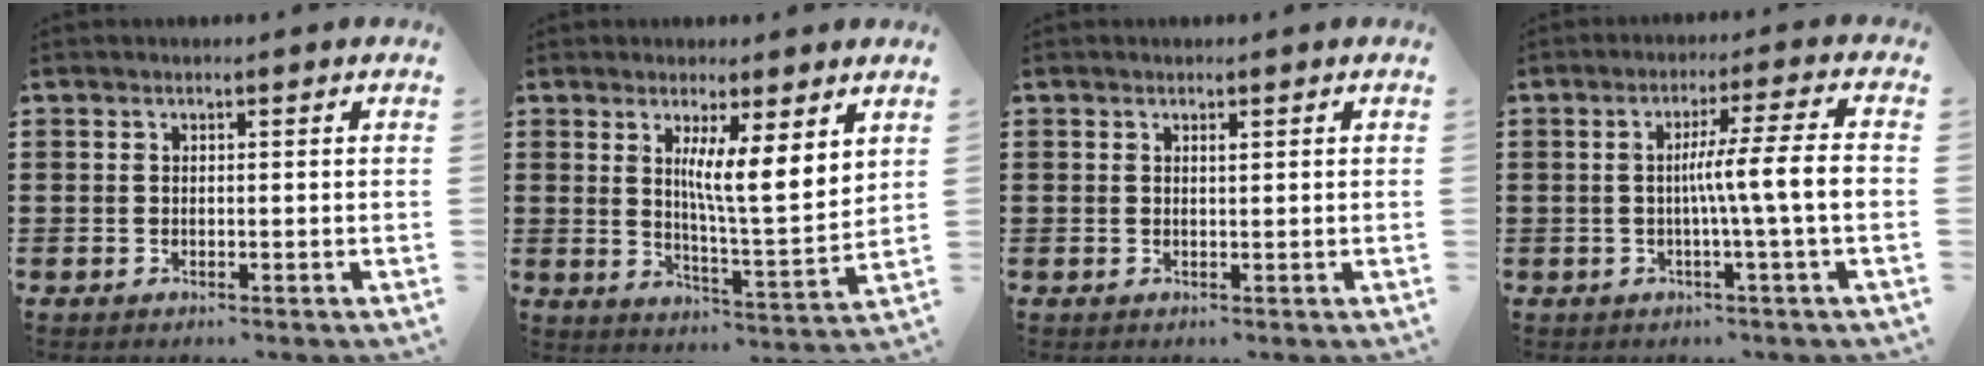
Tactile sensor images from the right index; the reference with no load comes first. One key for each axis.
{"total": 7.1, "fx": 3.7, "fy": 0.6, "fz": 6.1, "tx": -0.111, "ty": -0.025, "tz": 0.057}
{"total": 0.5, "fx": 0.3, "fy": 0.1, "fz": 0.5, "tx": -0.010, "ty": 0.000, "tz": 0.006}
{"total": 7.1, "fx": -0.6, "fy": -0.7, "fz": 7.0, "tx": -0.127, "ty": -0.006, "tz": -0.019}